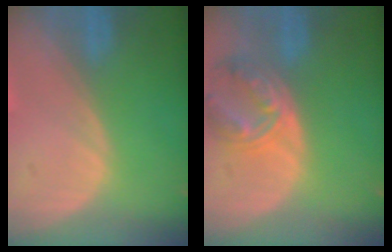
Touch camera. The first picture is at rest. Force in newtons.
{"total": 8.1, "press": 7.1, "slide": 3.9}